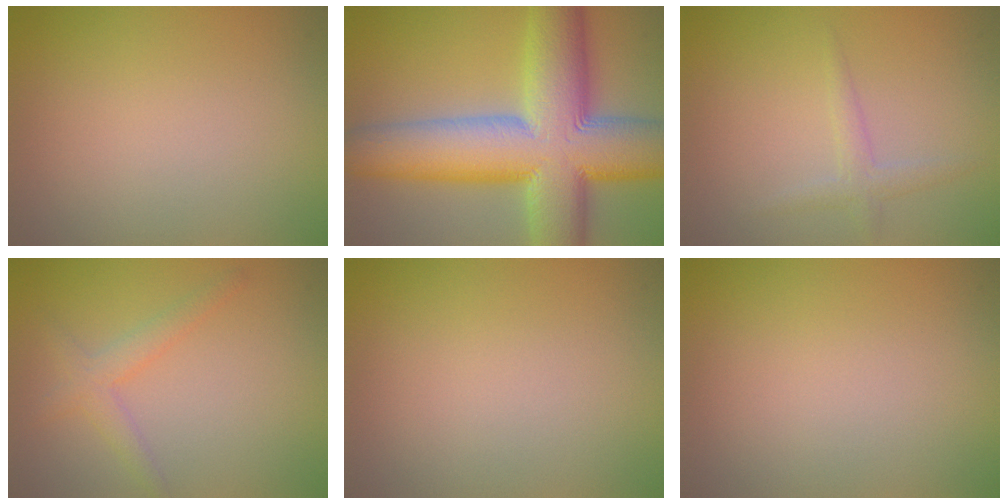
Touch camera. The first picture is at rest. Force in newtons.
{"total": 15.4, "press": 15.4, "slide": 0.7}
{"total": 1.6, "press": 1.6, "slide": 0.1}
{"total": 2.2, "press": 2.2, "slide": 0.1}
{"total": 0.0}
{"total": 0.0}